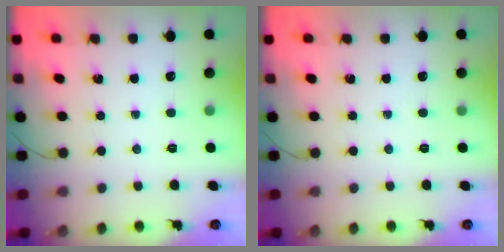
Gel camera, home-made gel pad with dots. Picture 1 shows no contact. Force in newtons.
{"total": 0.0}